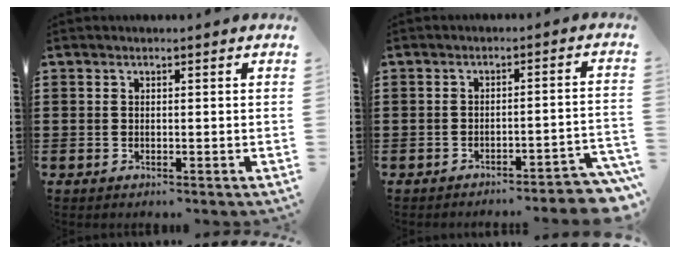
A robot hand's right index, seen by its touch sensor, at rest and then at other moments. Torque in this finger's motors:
{"motor_torque": [1.14, -0.95, 0.83, 0.14]}